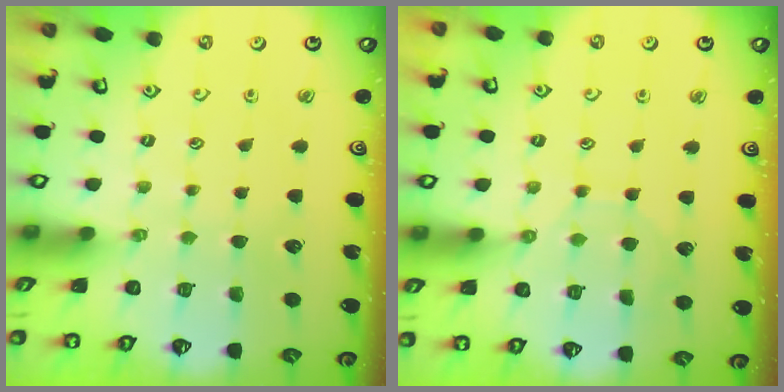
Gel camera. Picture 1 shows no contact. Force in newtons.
{"total": 3.7, "press": 3.6, "slide": 0.4}